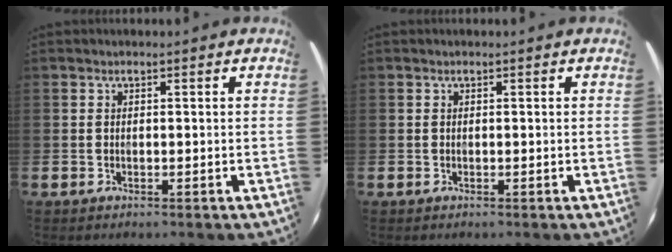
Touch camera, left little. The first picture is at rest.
{"total": 0.0}